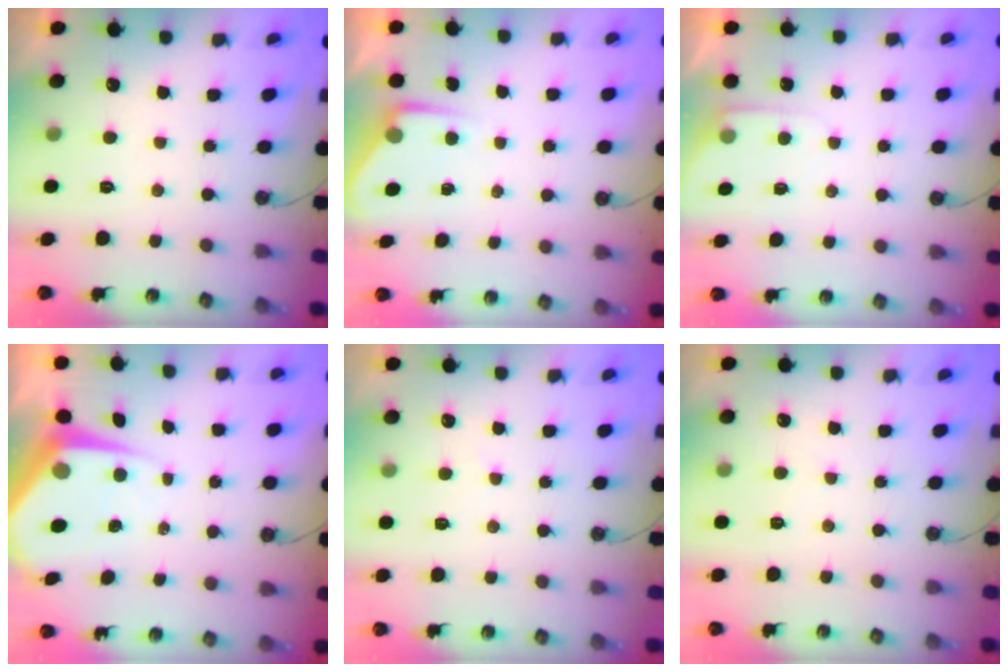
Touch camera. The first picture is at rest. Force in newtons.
{"total": 4.2, "press": 4.2, "slide": 0.5}
{"total": 4.5, "press": 4.4, "slide": 0.6}
{"total": 7.1, "press": 7.1, "slide": 0.7}
{"total": 3.5, "press": 3.4, "slide": 0.5}
{"total": 2.3, "press": 2.2, "slide": 0.4}